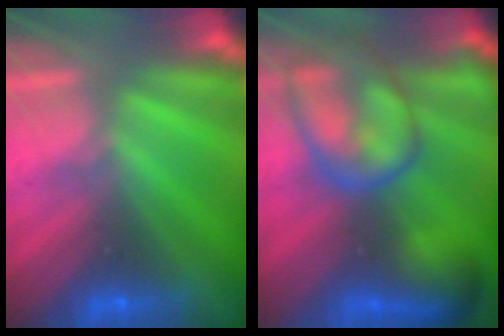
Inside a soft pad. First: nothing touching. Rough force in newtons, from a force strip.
{"total": 7.0}